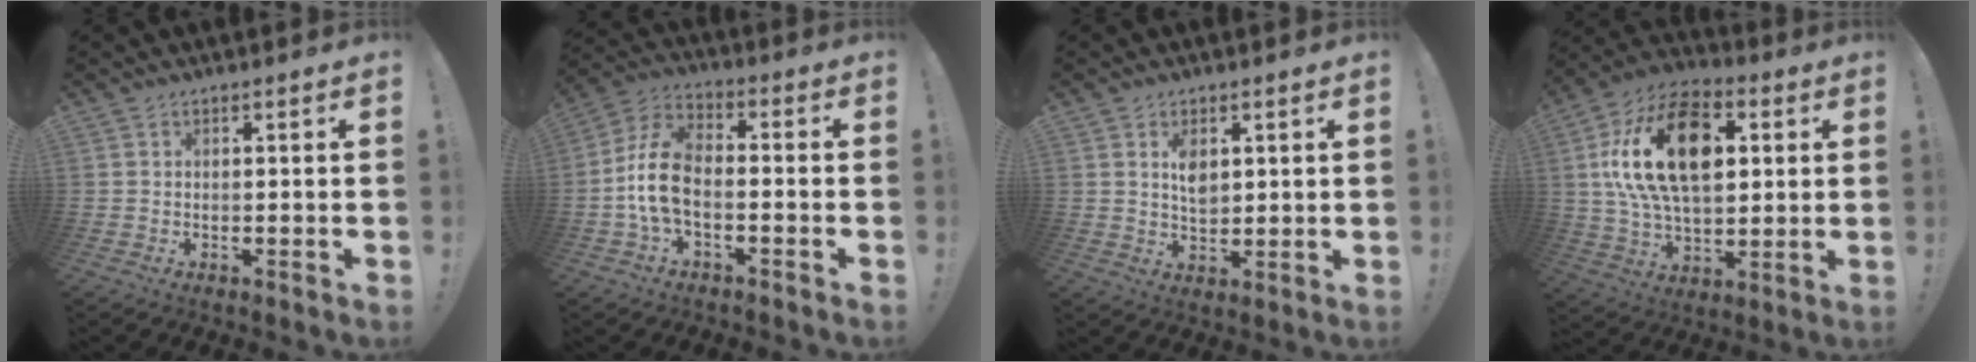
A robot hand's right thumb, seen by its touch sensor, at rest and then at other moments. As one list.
[{"total": 11.7, "force": [-2.7, 6.8, 9.2], "torque": [-0.187, 0.021, -0.047]}, {"total": 5.5, "force": [2.1, 3.5, 3.7], "torque": [-0.049, -0.012, 0.035]}, {"total": 23.2, "force": [5.8, 14.3, 17.3], "torque": [-0.305, -0.007, 0.103]}]